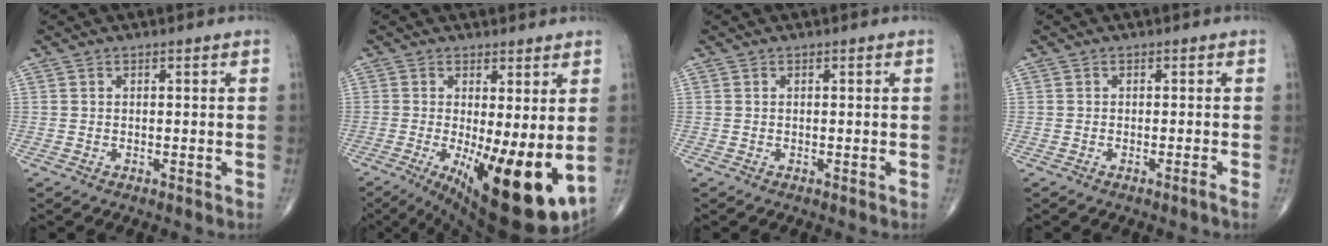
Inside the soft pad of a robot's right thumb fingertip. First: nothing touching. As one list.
[{"total": 17.2, "force": [-2.8, 5.6, 16.0], "torque": [-0.207, -0.033, -0.020]}, {"total": 0.0}, {"total": 0.9, "force": [-0.6, -0.4, 0.6], "torque": [-0.008, 0.000, -0.014]}]